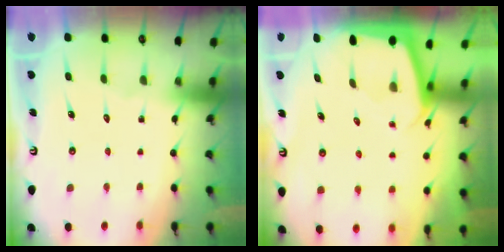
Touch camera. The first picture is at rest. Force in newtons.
{"total": 1.9, "press": 1.9, "slide": 0.1}